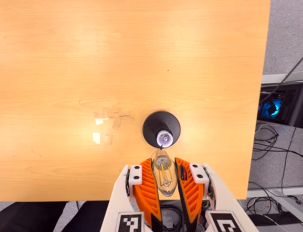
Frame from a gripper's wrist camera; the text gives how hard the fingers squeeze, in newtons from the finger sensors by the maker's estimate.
{"total": 20.6, "left": 23.9, "right": 17.2}